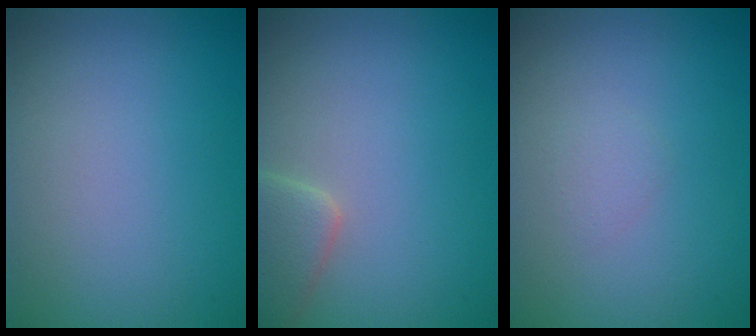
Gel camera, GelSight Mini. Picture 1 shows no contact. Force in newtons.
{"total": 3.0, "press": 3.0, "slide": 0.2}
{"total": 0.7, "press": 0.7, "slide": 0.0}